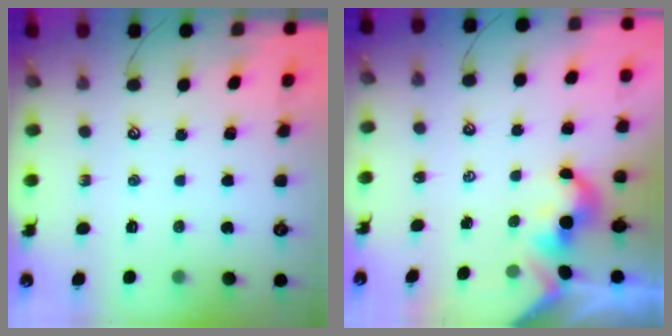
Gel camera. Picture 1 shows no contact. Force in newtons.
{"total": 1.9, "press": 1.9, "slide": 0.2}